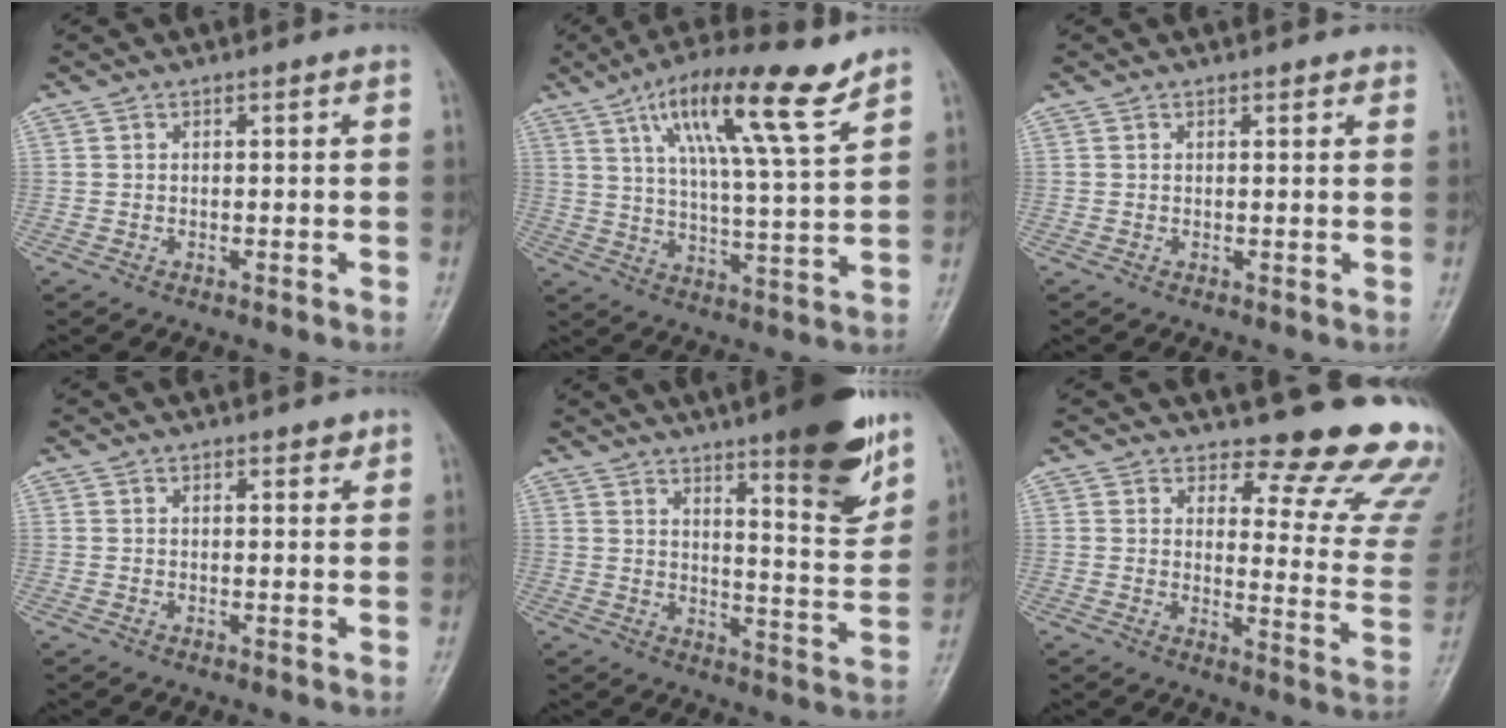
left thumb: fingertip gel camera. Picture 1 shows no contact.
{"total": 15.8, "force": [9.4, 2.2, 12.5], "torque": [-0.206, -0.037, 0.160]}
{"total": 1.5, "force": [1.2, 0.5, 0.7], "torque": [-0.006, -0.002, 0.012]}
{"total": 1.8, "force": [1.4, 0.8, 0.9], "torque": [-0.004, -0.007, 0.015]}
{"total": 15.2, "force": [9.8, 2.8, 11.3], "torque": [-0.130, -0.065, 0.144]}
{"total": 16.5, "force": [14.7, 4.7, 6.1], "torque": [-0.020, -0.153, 0.156]}